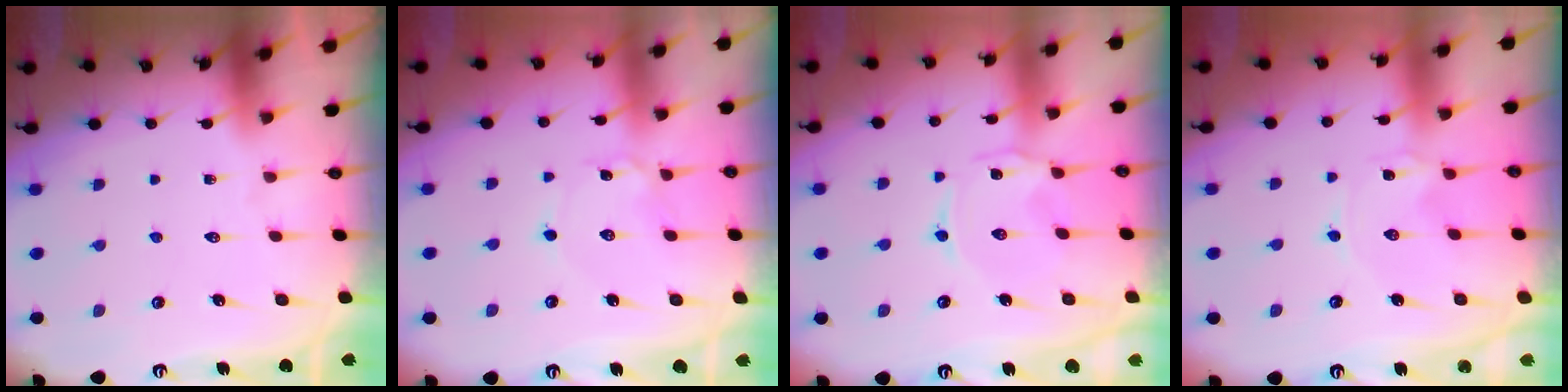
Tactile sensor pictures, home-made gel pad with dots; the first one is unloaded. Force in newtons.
{"total": 1.5, "press": 1.5, "slide": 0.1}
{"total": 0.6, "press": 0.4, "slide": 0.4}
{"total": 0.0}